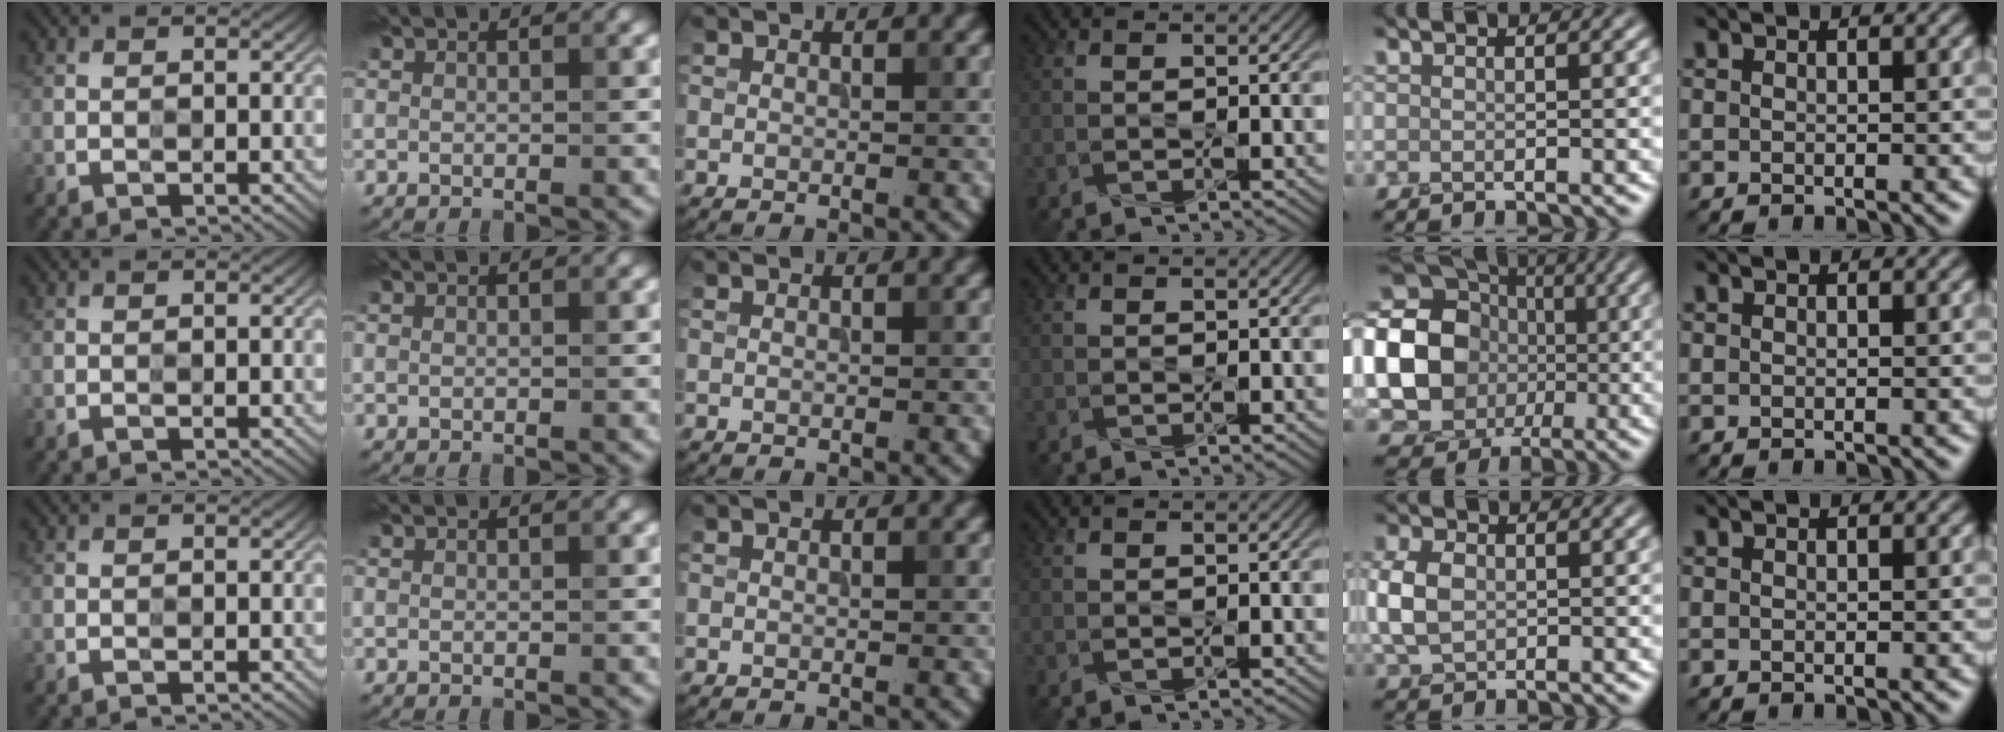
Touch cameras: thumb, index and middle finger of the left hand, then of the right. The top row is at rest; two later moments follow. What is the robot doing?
{"motion": "press", "object": "toy piano key"}